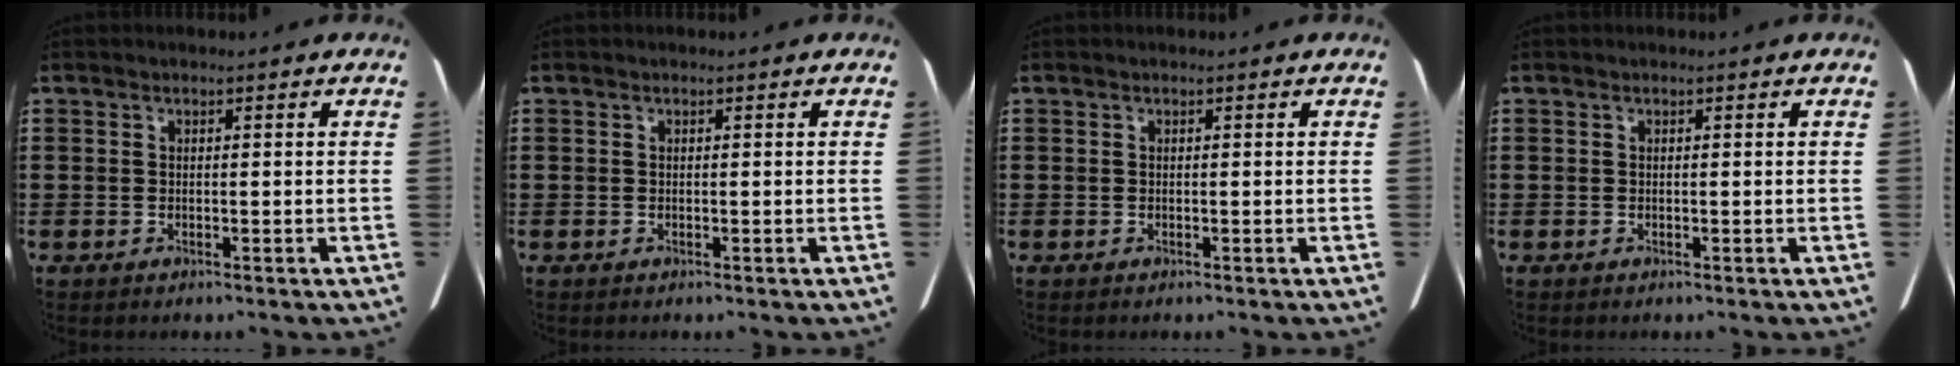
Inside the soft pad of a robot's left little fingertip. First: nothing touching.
{"total": 0.0}
{"total": 0.0}
{"total": 0.0}